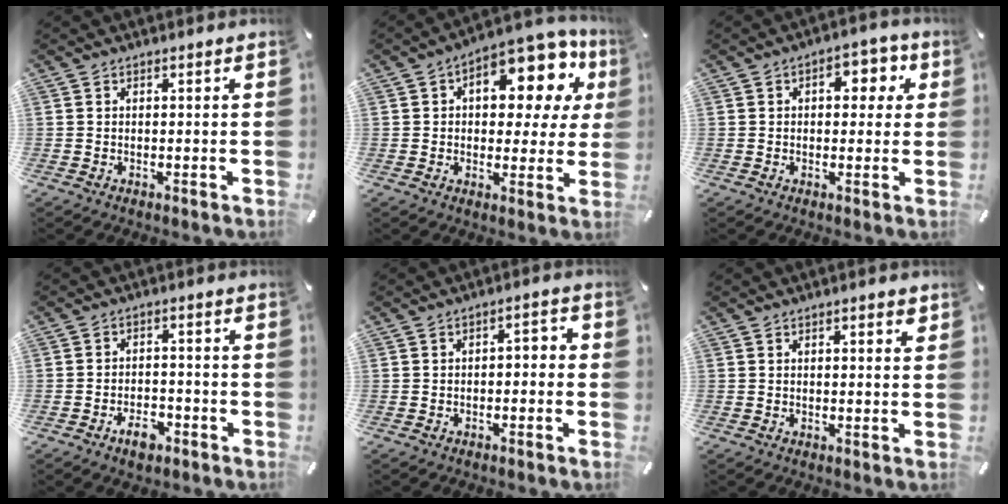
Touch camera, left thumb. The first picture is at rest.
{"total": 14.9, "force": [7.0, 7.4, 10.9], "torque": [-0.142, -0.052, 0.115]}
{"total": 6.5, "force": [1.4, 4.3, 4.7], "torque": [-0.050, -0.001, 0.011]}
{"total": 5.1, "force": [-3.3, 2.7, 2.8], "torque": [-0.055, 0.014, -0.061]}
{"total": 3.1, "force": [-2.2, 1.4, 1.7], "torque": [-0.029, 0.018, -0.044]}
{"total": 1.8, "force": [0.8, 0.6, 1.5], "torque": [-0.023, 0.001, 0.009]}